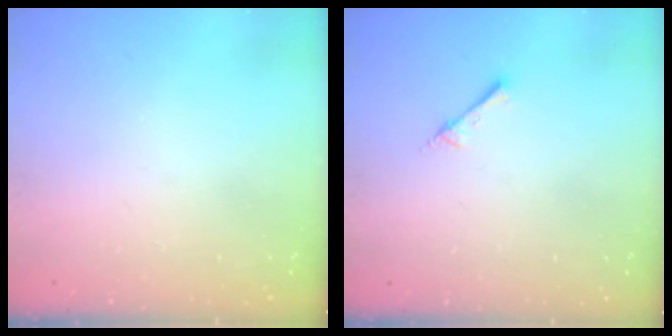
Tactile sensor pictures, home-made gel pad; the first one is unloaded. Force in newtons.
{"total": 3.1, "press": 3.1, "slide": 0.3}